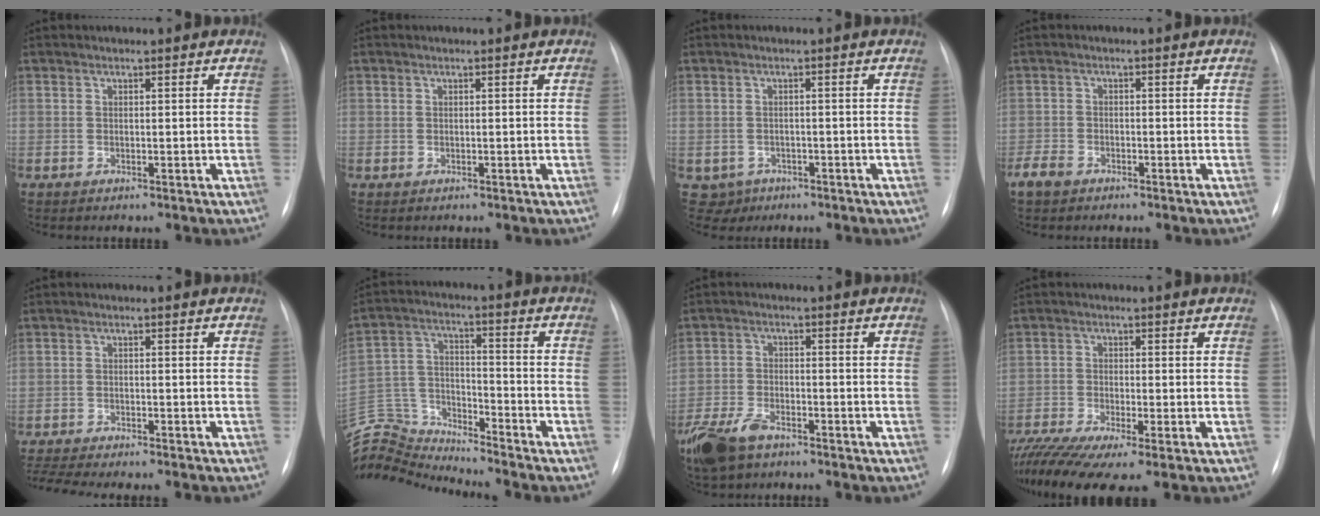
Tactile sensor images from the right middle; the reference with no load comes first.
{"total": 0.0}
{"total": 3.0, "force": [-1.6, 2.5, 0.1], "torque": [-0.005, 0.005, -0.019]}
{"total": 2.8, "force": [-2.1, 1.5, 1.0], "torque": [-0.025, 0.000, -0.035]}
{"total": 11.7, "force": [-10.5, 1.1, 5.0], "torque": [-0.075, -0.007, -0.146]}
{"total": 15.1, "force": [-15.0, 1.8, 1.0], "torque": [-0.040, 0.044, -0.271]}
{"total": 8.2, "force": [-5.9, 3.7, 4.4], "torque": [-0.096, -0.013, -0.110]}
{"total": 9.1, "force": [-6.9, 0.5, 6.0], "torque": [-0.117, -0.017, -0.120]}